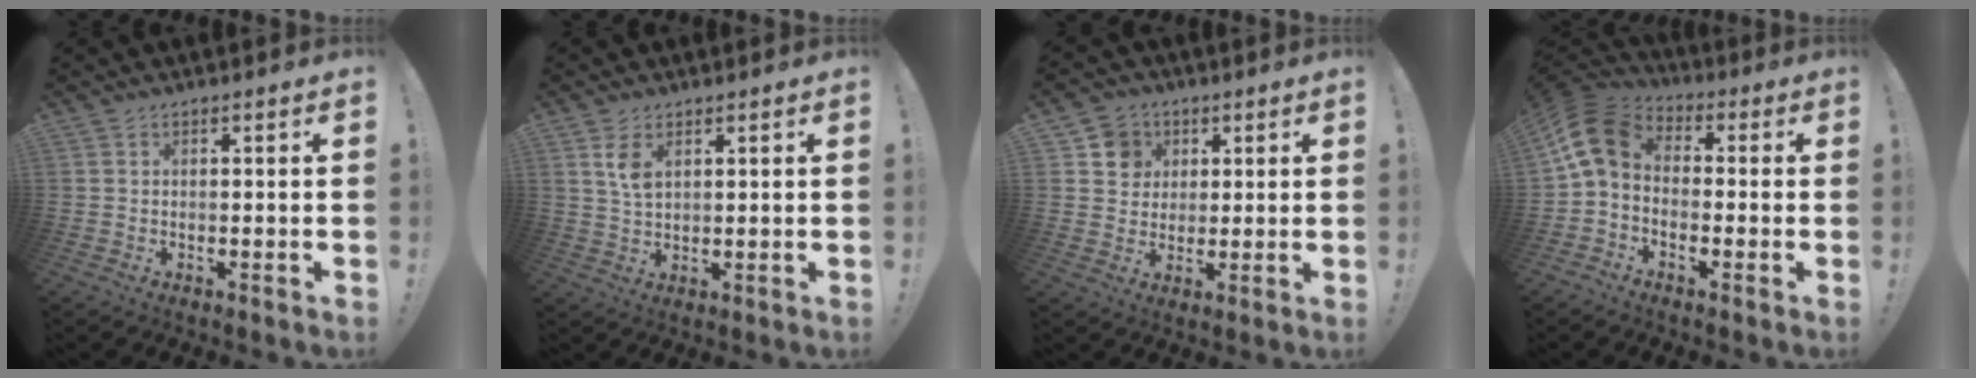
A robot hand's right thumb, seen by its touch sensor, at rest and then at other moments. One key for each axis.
{"total": 5.0, "fx": 2.4, "fy": 2.6, "fz": 3.6, "tx": -0.051, "ty": -0.014, "tz": 0.041}
{"total": 7.7, "fx": 2.7, "fy": 7.1, "fz": 1.3, "tx": -0.011, "ty": -0.017, "tz": 0.054}
{"total": 11.2, "fx": 0.7, "fy": 7.4, "fz": 8.3, "tx": -0.161, "ty": 0.011, "tz": 0.015}